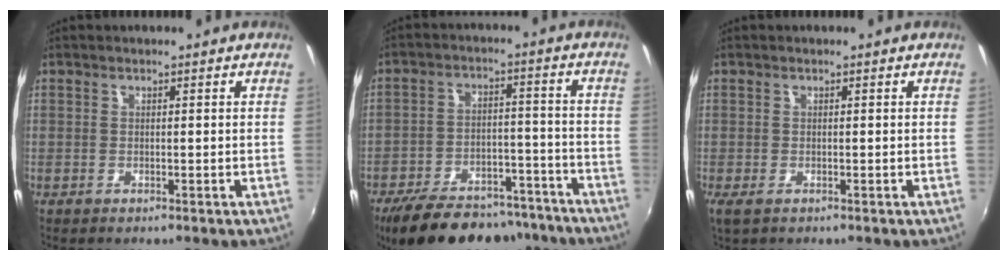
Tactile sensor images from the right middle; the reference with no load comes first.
{"total": 22.2, "force": [-18.2, 8.6, 9.4], "torque": [-0.185, 0.012, -0.246]}
{"total": 2.1, "force": [-1.2, 0.8, 1.5], "torque": [-0.029, -0.008, -0.018]}